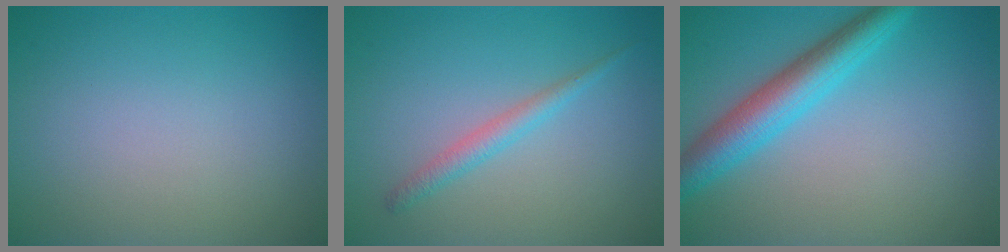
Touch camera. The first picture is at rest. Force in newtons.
{"total": 1.7, "press": 1.7, "slide": 0.1}
{"total": 5.0, "press": 5.0, "slide": 0.2}